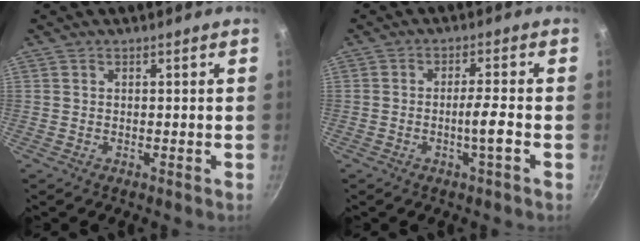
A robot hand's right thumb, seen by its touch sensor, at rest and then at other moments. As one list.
[{"total": 4.2, "force": [-1.5, -0.2, 4.0], "torque": [-0.073, 0.013, -0.027]}]